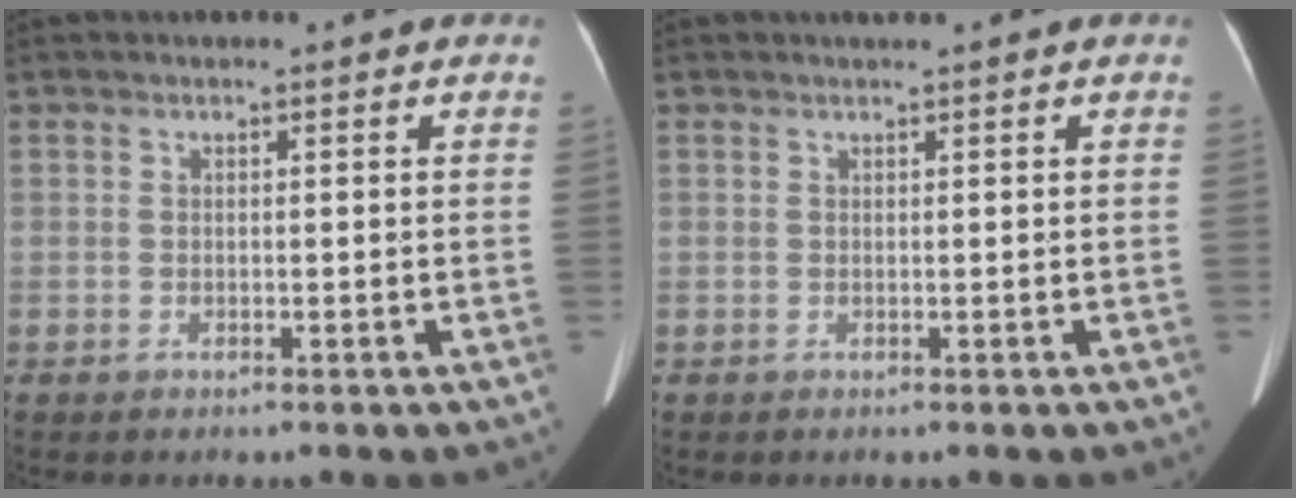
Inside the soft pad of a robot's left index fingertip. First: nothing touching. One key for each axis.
{"total": 0.6, "fx": 0.5, "fy": -0.1, "fz": 0.4, "tx": -0.008, "ty": 0.004, "tz": 0.010}